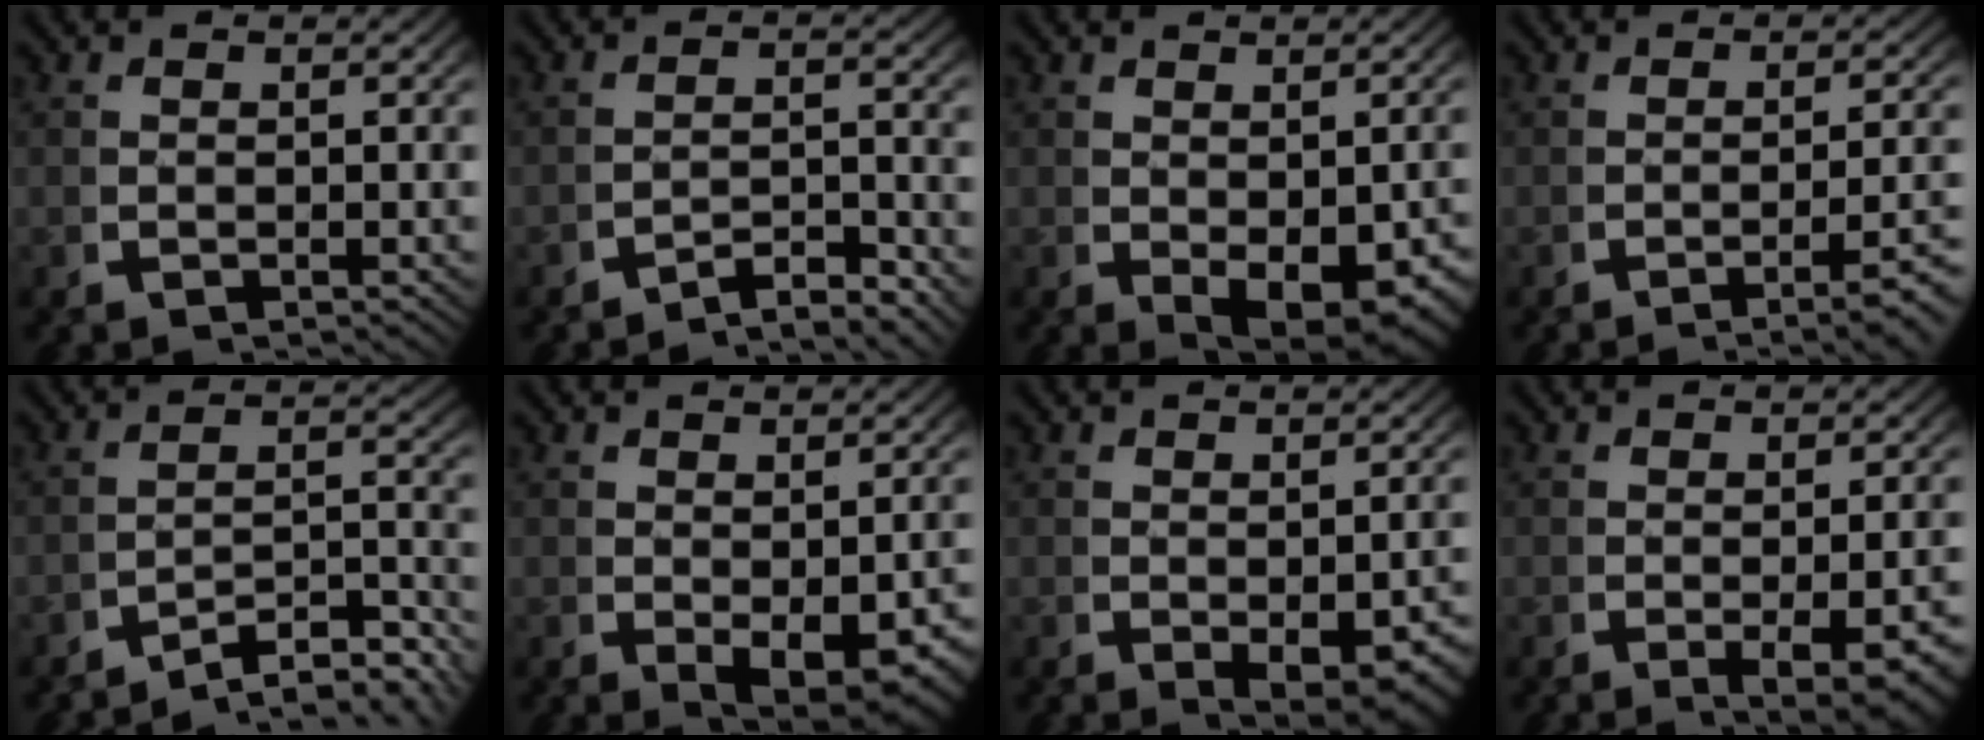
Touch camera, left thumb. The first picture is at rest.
{"total": 3.1, "force": [-2.9, 0.3, 1.2], "torque": [-0.010, -0.002, -0.055]}
{"total": 5.0, "force": [-1.0, 2.8, 4.0], "torque": [-0.074, -0.031, 0.009]}
{"total": 4.3, "force": [-2.4, 0.6, 3.5], "torque": [-0.044, 0.006, -0.039]}
{"total": 6.4, "force": [-4.6, 2.4, 3.8], "torque": [-0.054, -0.017, -0.068]}
{"total": 4.6, "force": [-0.9, 2.5, 3.7], "torque": [-0.070, -0.028, 0.009]}
{"total": 3.8, "force": [-0.9, 2.0, 3.1], "torque": [-0.058, -0.022, 0.001]}
{"total": 4.3, "force": [-1.4, 1.5, 3.8], "torque": [-0.064, -0.011, -0.013]}